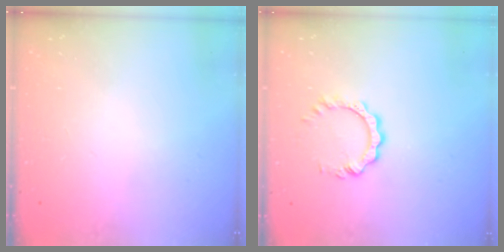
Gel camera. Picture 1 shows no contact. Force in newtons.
{"total": 7.6, "press": 7.6, "slide": 0.7}